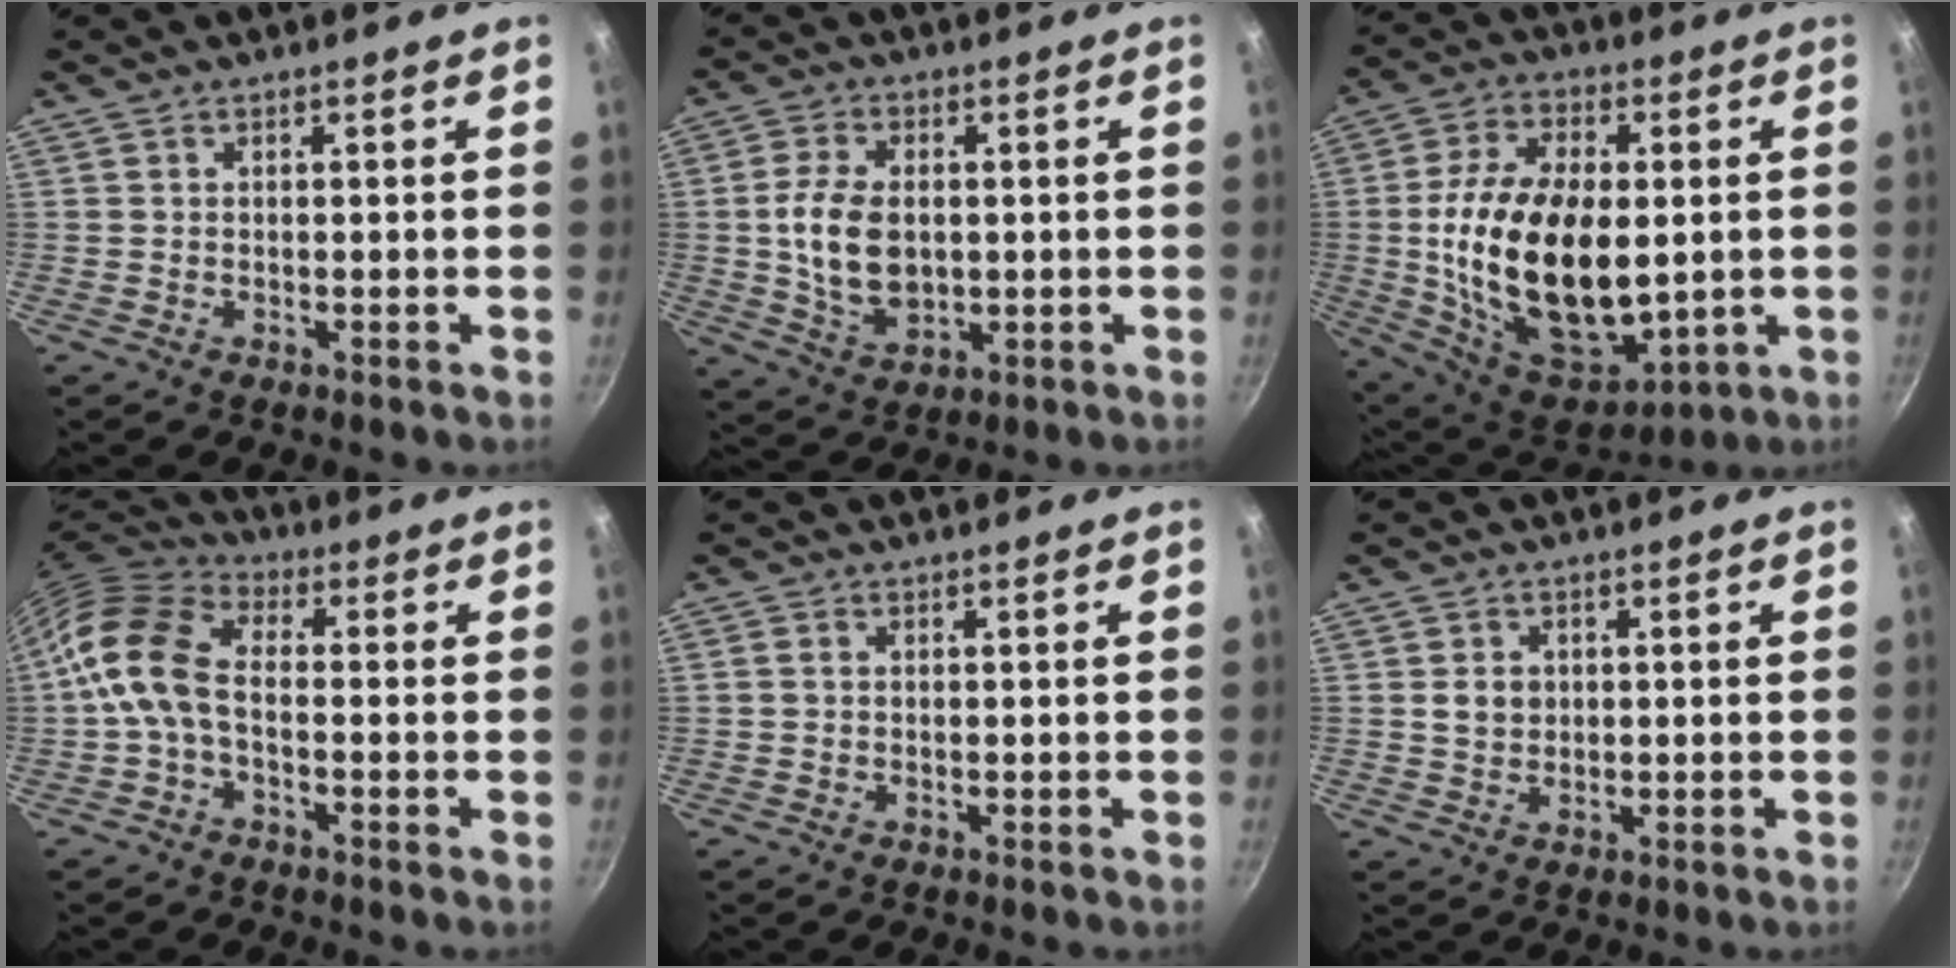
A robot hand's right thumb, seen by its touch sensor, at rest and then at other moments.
{"total": 10.7, "force": [0.3, 6.9, 8.2], "torque": [-0.146, -0.002, 0.011]}
{"total": 26.1, "force": [-0.4, 15.3, 21.2], "torque": [-0.364, -0.007, 0.011]}
{"total": 10.7, "force": [-1.6, 6.4, 8.5], "torque": [-0.161, 0.038, -0.051]}
{"total": 0.9, "force": [0.0, 0.7, 0.4], "torque": [-0.008, 0.005, -0.001]}
{"total": 3.5, "force": [0.5, 3.0, 1.8], "torque": [-0.016, 0.002, 0.010]}